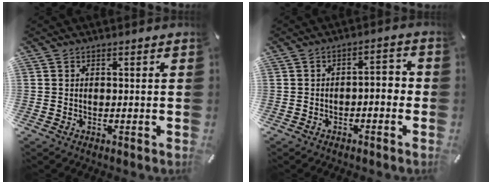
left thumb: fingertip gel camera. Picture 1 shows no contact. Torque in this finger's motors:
{"motor_torque": [-0.03, 0.12, 0.19, 0.27, 0.10]}